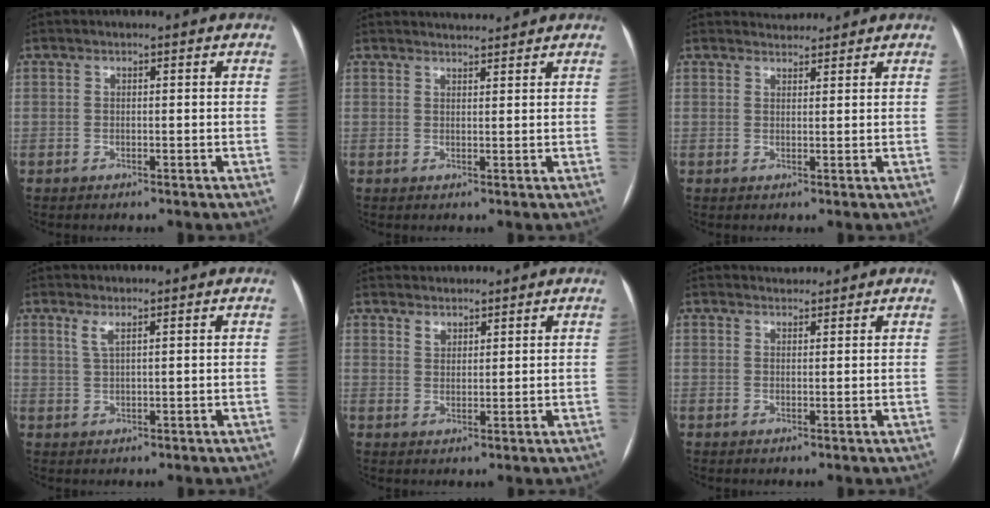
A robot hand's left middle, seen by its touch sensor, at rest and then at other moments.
{"total": 3.2, "force": [3.2, 0.0, 0.3], "torque": [-0.012, 0.015, 0.050]}
{"total": 2.7, "force": [2.7, 0.6, -0.1], "torque": [-0.005, 0.015, 0.043]}
{"total": 1.8, "force": [1.3, 0.1, 1.2], "torque": [-0.030, -0.002, 0.030]}
{"total": 4.2, "force": [3.9, 1.6, 0.3], "torque": [0.002, 0.018, 0.064]}
{"total": 2.1, "force": [2.1, 0.3, -0.1], "torque": [-0.004, 0.013, 0.036]}